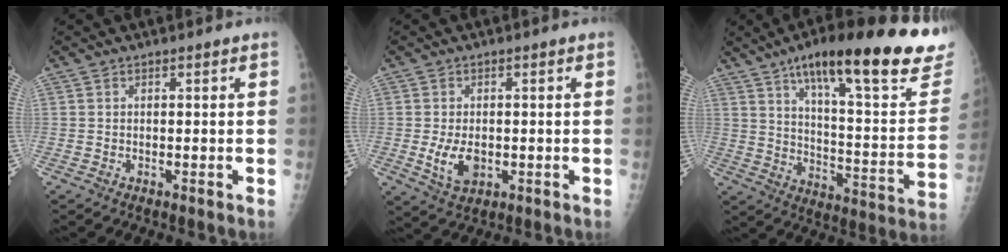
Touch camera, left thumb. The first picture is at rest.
{"total": 6.1, "force": [-1.0, 3.9, 4.6], "torque": [-0.076, -0.008, -0.011]}
{"total": 29.9, "force": [19.7, 6.9, 21.4], "torque": [-0.278, -0.060, 0.280]}